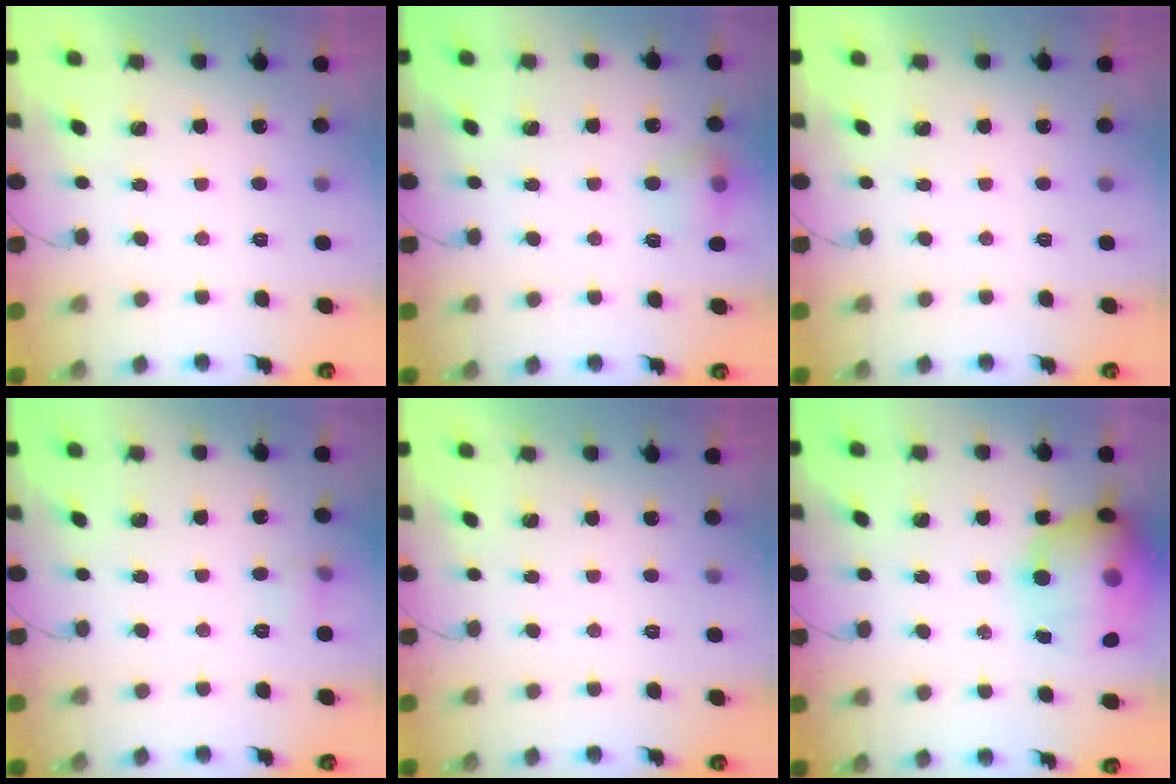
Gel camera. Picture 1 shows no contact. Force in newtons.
{"total": 9.0, "press": 8.9, "slide": 1.2}
{"total": 0.0}
{"total": 4.4, "press": 4.2, "slide": 1.2}
{"total": 0.0}
{"total": 18.9, "press": 18.7, "slide": 3.0}